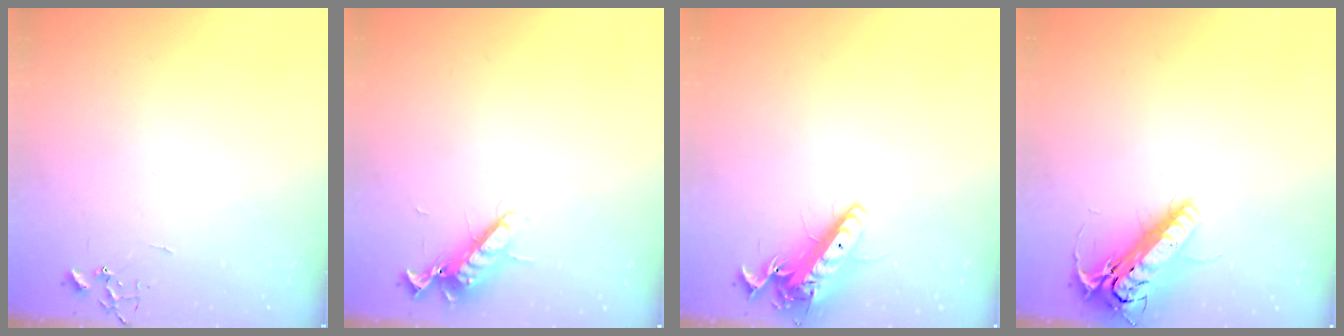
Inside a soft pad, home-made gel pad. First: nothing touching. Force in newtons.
{"total": 11.1, "press": 11.1, "slide": 1.3}
{"total": 14.0, "press": 13.7, "slide": 2.6}
{"total": 17.8, "press": 17.5, "slide": 3.4}